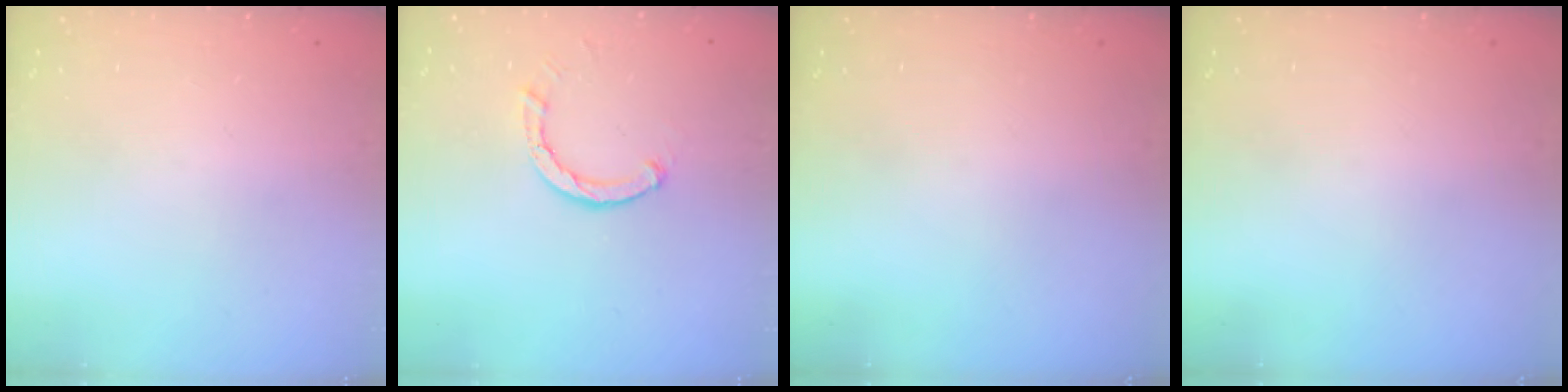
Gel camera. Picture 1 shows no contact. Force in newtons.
{"total": 2.6, "press": 2.6, "slide": 0.1}
{"total": 0.0}
{"total": 0.0}